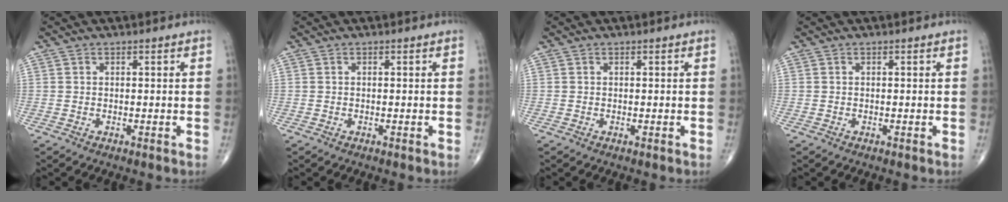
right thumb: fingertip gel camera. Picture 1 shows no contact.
{"total": 0.0}
{"total": 0.0}
{"total": 0.0}